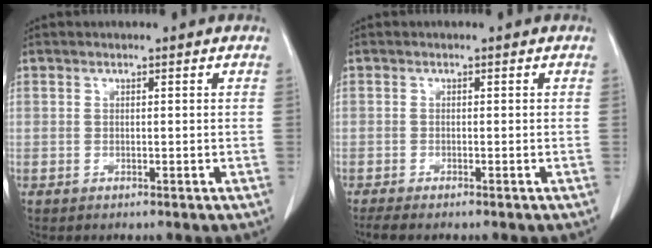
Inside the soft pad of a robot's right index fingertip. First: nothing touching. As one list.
[{"total": 2.6, "force": [-2.2, 0.0, 1.4], "torque": [-0.023, -0.006, -0.032]}]